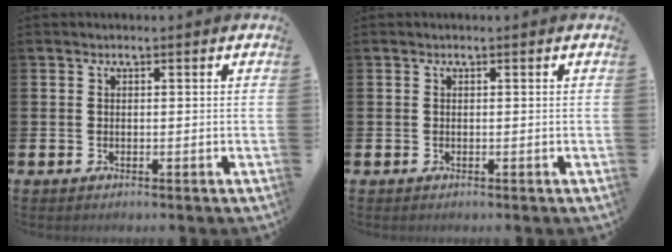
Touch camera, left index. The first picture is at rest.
{"total": 0.0}